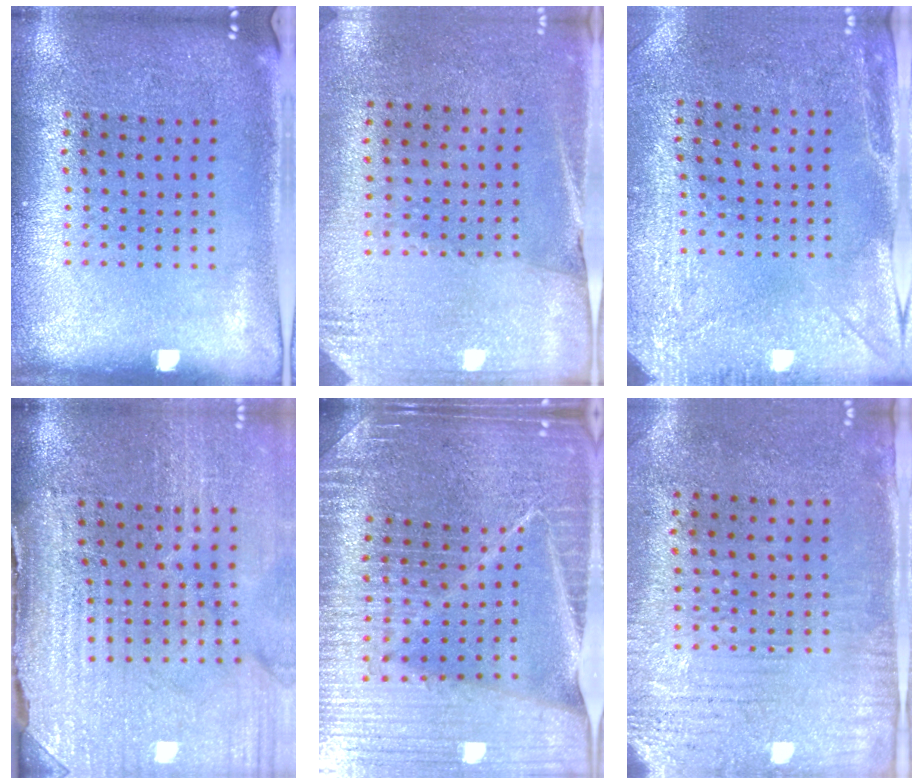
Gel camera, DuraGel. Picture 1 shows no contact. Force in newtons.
{"total": 2.7, "press": 2.4, "slide": 1.3}
{"total": 3.0, "press": 2.4, "slide": 1.8}
{"total": 4.4, "press": 3.9, "slide": 2.2}
{"total": 4.9, "press": 4.5, "slide": 1.8}
{"total": 3.1, "press": 2.4, "slide": 1.9}